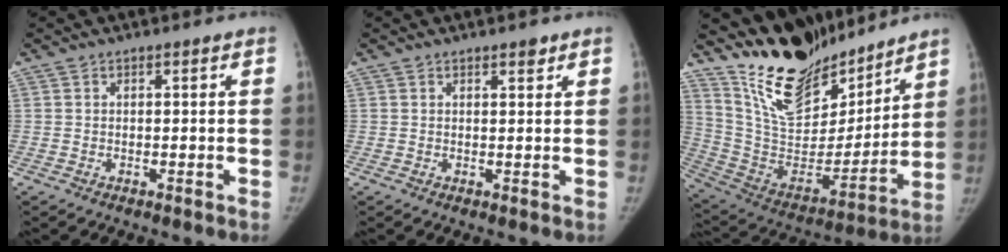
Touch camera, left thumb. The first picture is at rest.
{"total": 1.5, "force": [1.1, 0.6, 0.9], "torque": [-0.004, -0.006, 0.015]}
{"total": 22.3, "force": [18.8, 8.3, 8.7], "torque": [-0.107, -0.116, 0.333]}